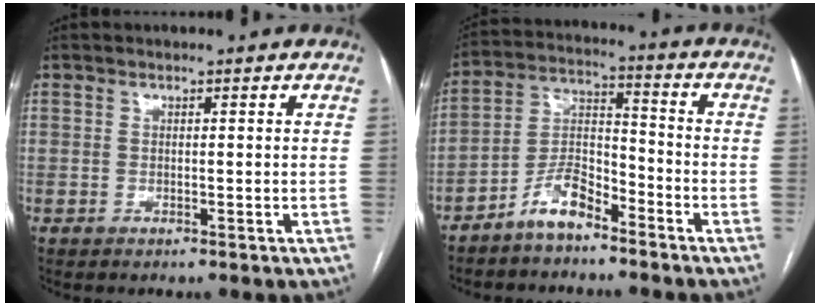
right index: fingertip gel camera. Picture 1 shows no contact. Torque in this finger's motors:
{"motor_torque": [-0.03, -0.27, -0.08, -0.07]}